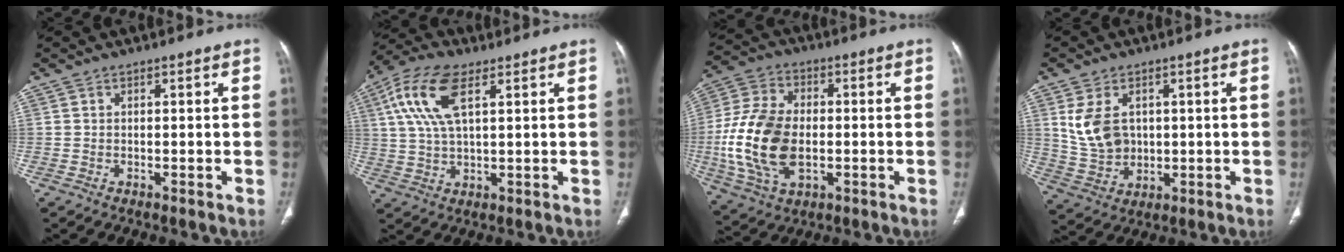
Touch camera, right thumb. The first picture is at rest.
{"total": 11.5, "force": [4.4, 5.1, 9.4], "torque": [-0.206, 0.009, 0.084]}
{"total": 17.7, "force": [-1.8, 11.1, 13.7], "torque": [-0.274, 0.006, -0.025]}
{"total": 8.9, "force": [2.1, 6.4, 5.8], "torque": [-0.097, -0.005, 0.058]}